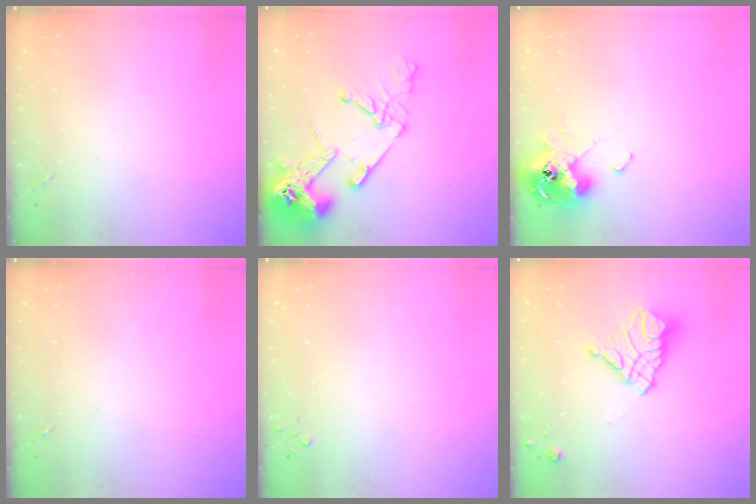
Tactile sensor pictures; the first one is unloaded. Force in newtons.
{"total": 16.6, "press": 16.5, "slide": 2.0}
{"total": 12.7, "press": 12.6, "slide": 1.5}
{"total": 0.0}
{"total": 2.7, "press": 2.7, "slide": 0.3}
{"total": 15.1, "press": 15.0, "slide": 1.4}